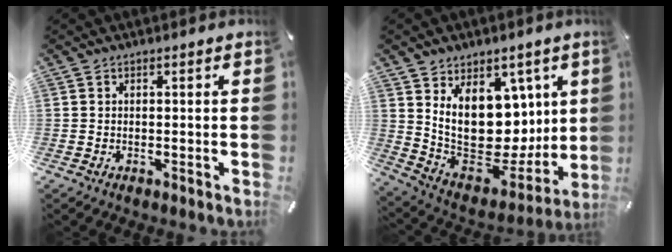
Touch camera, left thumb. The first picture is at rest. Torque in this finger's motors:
{"motor_torque": [2.96, 2.05, 1.20, -0.74, 0.61]}